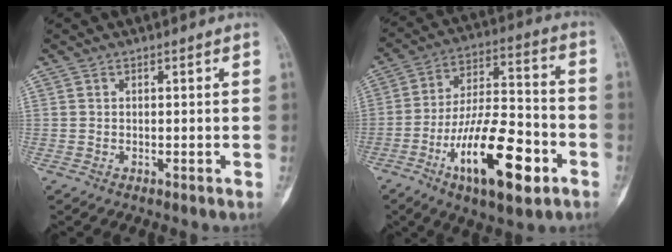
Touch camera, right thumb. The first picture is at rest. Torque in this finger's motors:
{"motor_torque": [1.19, 1.72, 1.34, -1.43, 0.20]}